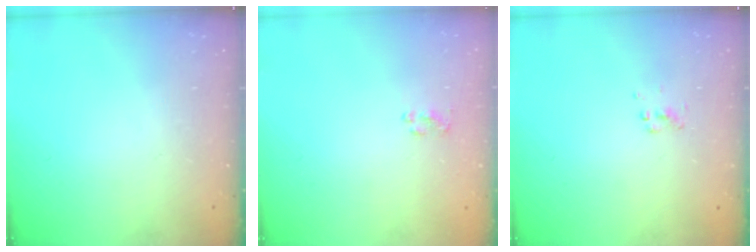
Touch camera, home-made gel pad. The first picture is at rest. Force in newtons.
{"total": 1.3, "press": 1.2, "slide": 0.5}
{"total": 1.5, "press": 1.5, "slide": 0.1}